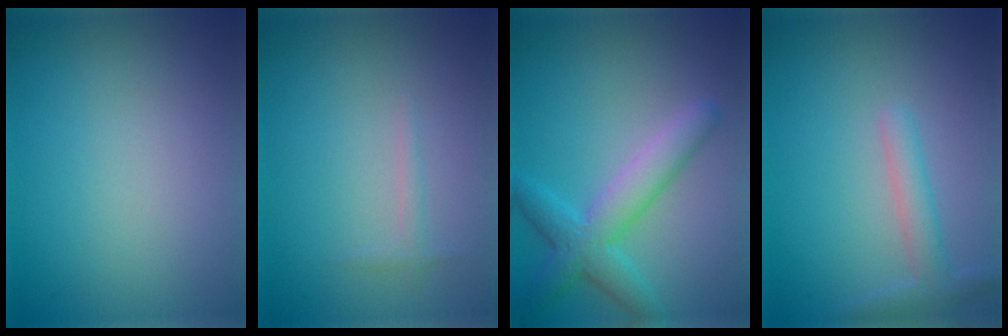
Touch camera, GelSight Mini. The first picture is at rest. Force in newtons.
{"total": 0.8, "press": 0.8, "slide": 0.0}
{"total": 4.5, "press": 4.5, "slide": 0.3}
{"total": 2.4, "press": 2.4, "slide": 0.1}